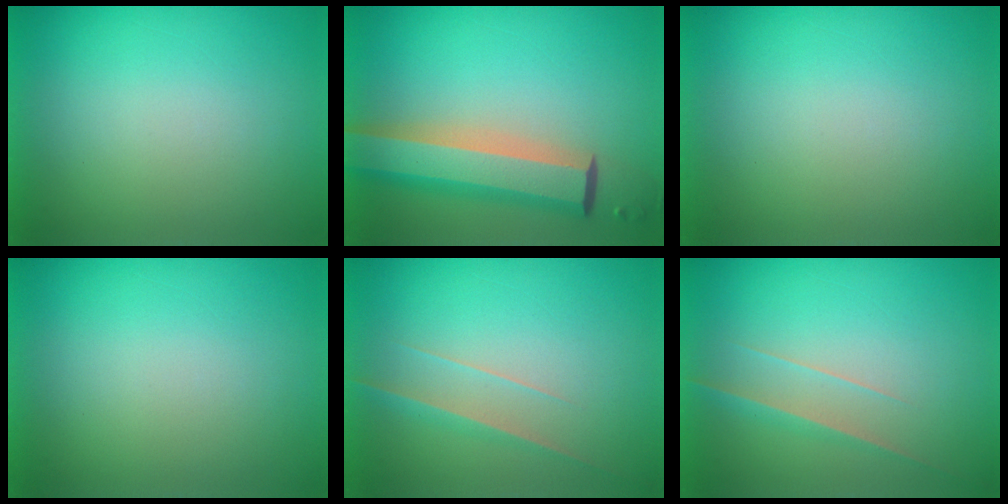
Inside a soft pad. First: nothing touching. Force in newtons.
{"total": 8.1}
{"total": 1.2}
{"total": 0.0}
{"total": 2.9}
{"total": 2.9}